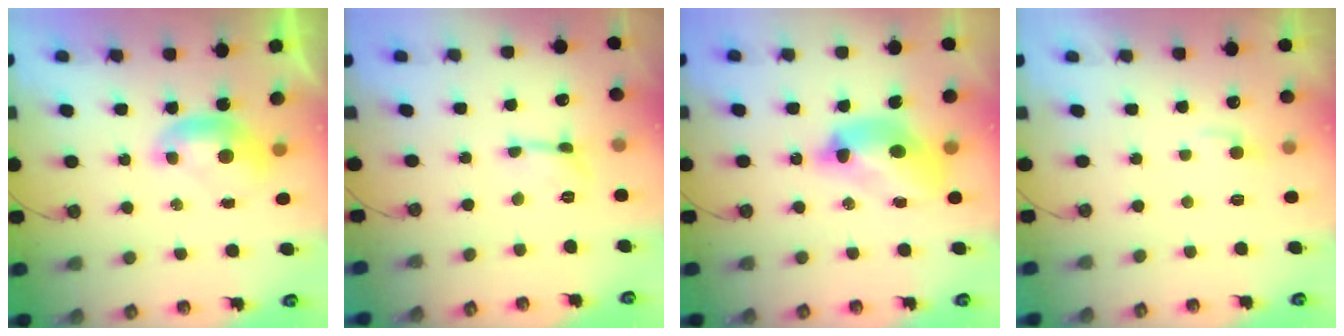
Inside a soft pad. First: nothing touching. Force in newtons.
{"total": 2.2, "press": 2.2, "slide": 0.4}
{"total": 9.9, "press": 9.9, "slide": 1.1}
{"total": 1.8, "press": 1.7, "slide": 0.5}